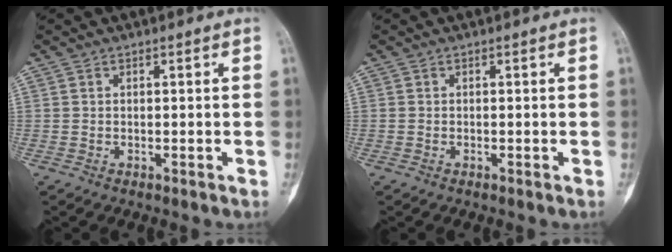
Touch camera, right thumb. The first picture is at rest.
{"total": 0.0}